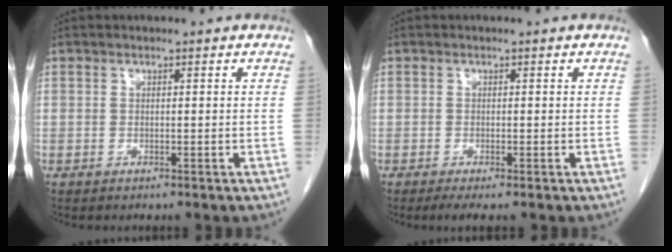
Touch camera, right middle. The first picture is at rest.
{"total": 1.9, "force": [-1.2, 0.2, 1.4], "torque": [-0.025, -0.007, -0.021]}